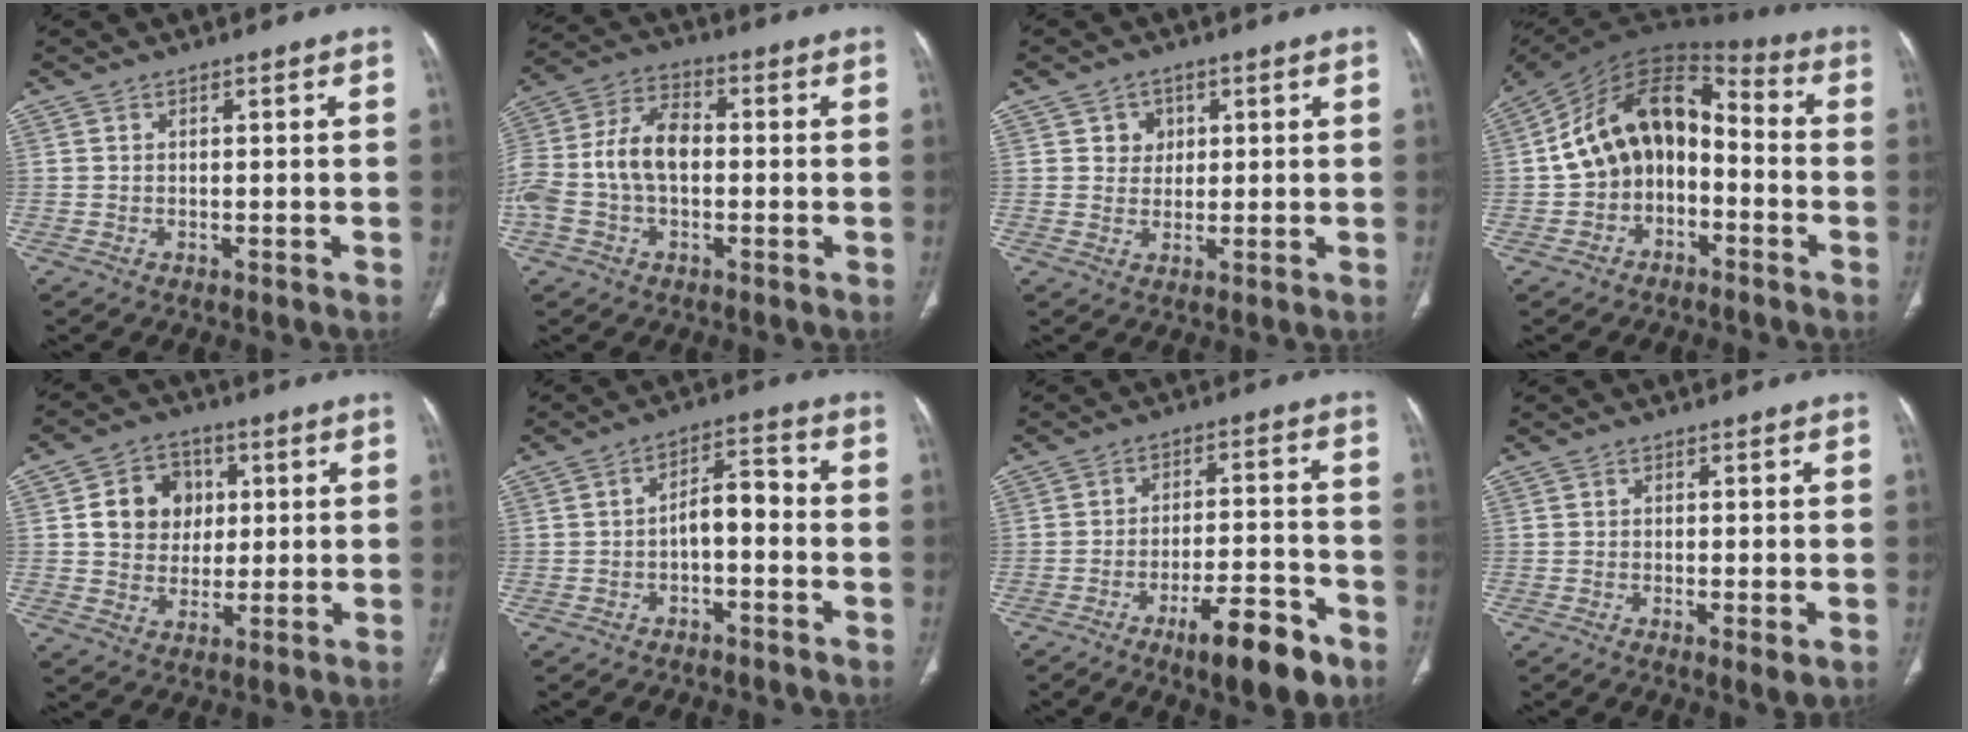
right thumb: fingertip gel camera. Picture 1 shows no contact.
{"total": 13.3, "force": [-1.1, 8.3, 10.4], "torque": [-0.226, 0.037, -0.024]}
{"total": 3.5, "force": [1.2, 3.2, 1.0], "torque": [0.006, -0.003, 0.017]}
{"total": 15.7, "force": [-2.3, 11.0, 11.0], "torque": [-0.154, 0.065, -0.049]}
{"total": 10.1, "force": [2.0, 8.7, 4.8], "torque": [-0.037, -0.001, 0.031]}
{"total": 6.2, "force": [-1.5, 3.1, 5.1], "torque": [-0.070, 0.037, -0.030]}
{"total": 12.4, "force": [-7.4, 3.7, 9.3], "torque": [-0.133, 0.045, -0.109]}
{"total": 2.8, "force": [-0.8, 0.6, 2.6], "torque": [-0.051, -0.010, -0.015]}